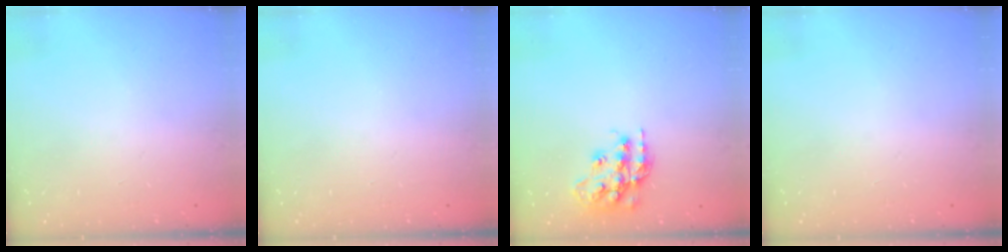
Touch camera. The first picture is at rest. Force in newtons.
{"total": 0.6, "press": 0.0, "slide": 0.6}
{"total": 16.5, "press": 16.5, "slide": 1.0}
{"total": 0.0}